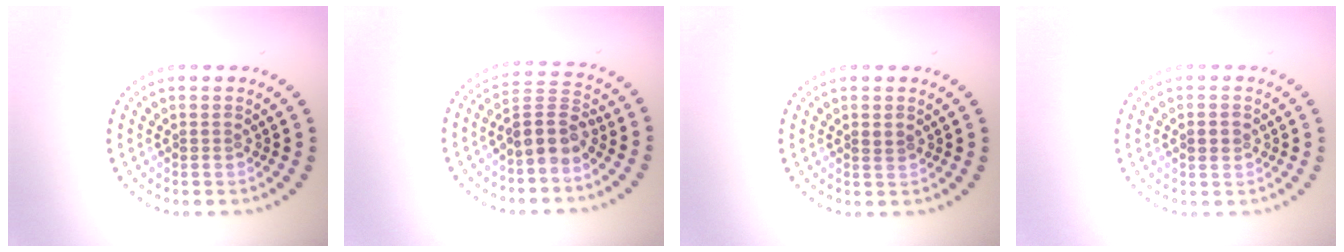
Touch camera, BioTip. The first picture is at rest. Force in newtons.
{"total": 3.8, "press": 3.2, "slide": 1.9}
{"total": 0.7, "press": 0.6, "slide": 0.3}
{"total": 1.7, "press": 1.7, "slide": 0.1}